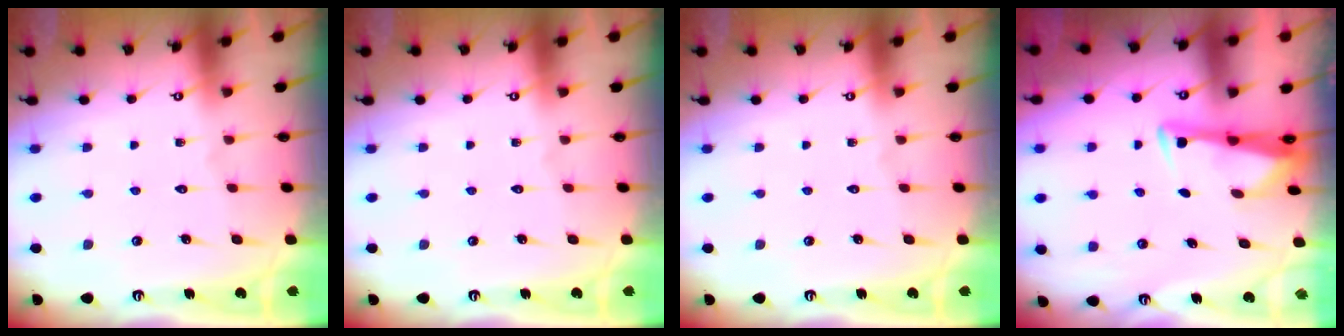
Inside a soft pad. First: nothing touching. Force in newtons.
{"total": 0.0}
{"total": 0.0}
{"total": 3.3, "press": 3.3, "slide": 0.4}